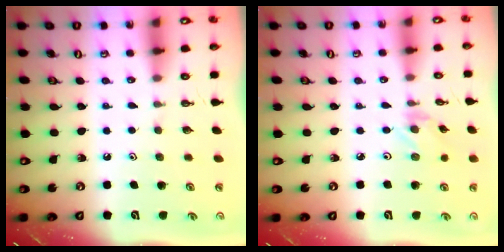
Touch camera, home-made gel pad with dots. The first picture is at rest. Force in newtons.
{"total": 0.5, "press": 0.5, "slide": 0.1}